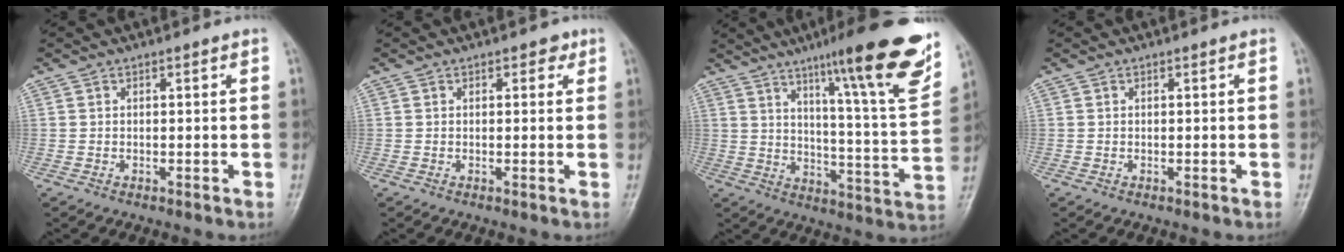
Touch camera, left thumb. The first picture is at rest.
{"total": 1.7, "force": [0.9, 1.2, 1.0], "torque": [0.002, 0.000, 0.007]}
{"total": 21.7, "force": [13.5, 2.4, 16.8], "torque": [-0.213, -0.062, 0.198]}
{"total": 0.0}